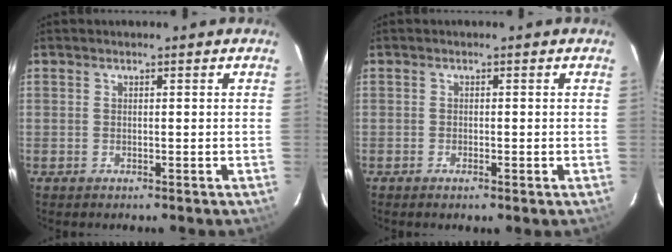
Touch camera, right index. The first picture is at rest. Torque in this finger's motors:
{"motor_torque": [0.95, -1.17, 0.29, 0.04]}